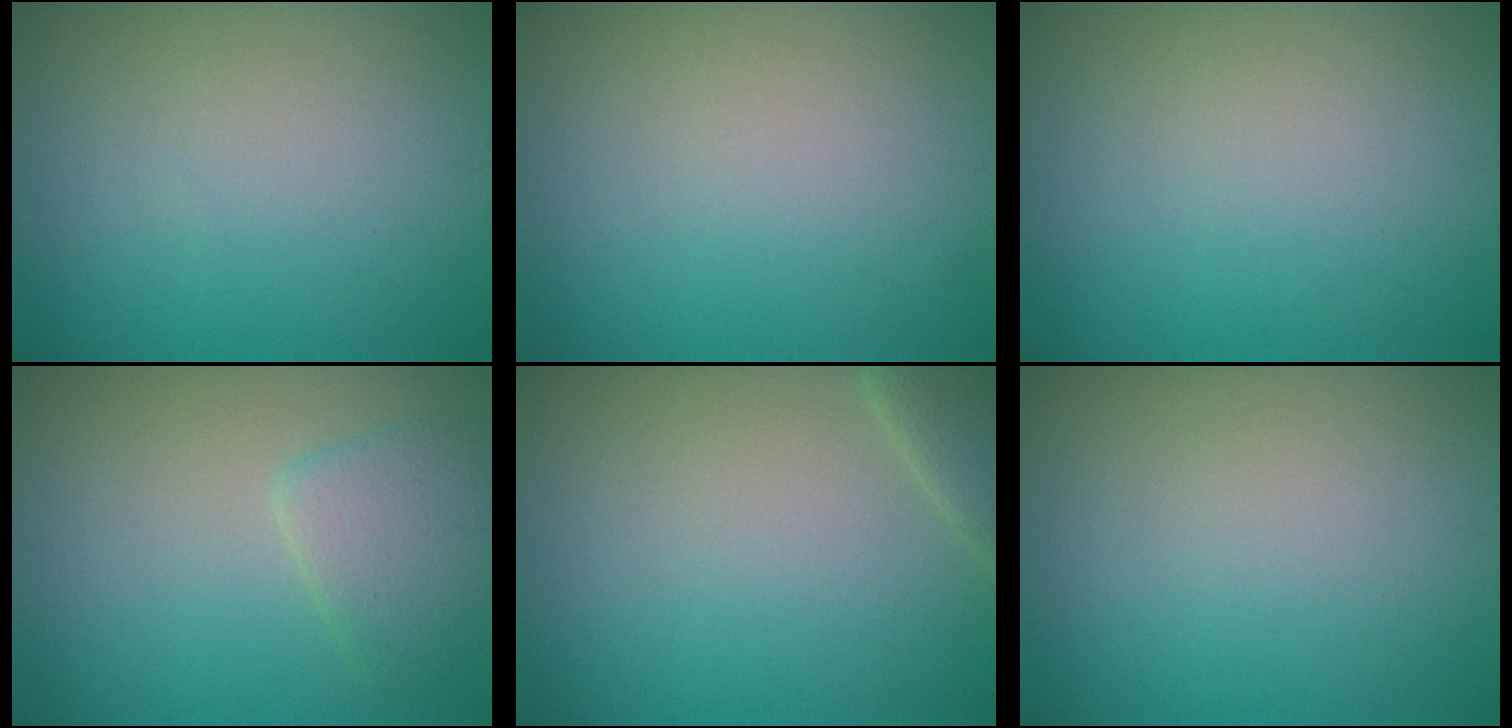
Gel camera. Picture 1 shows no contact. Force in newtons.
{"total": 0.0}
{"total": 0.0}
{"total": 2.6, "press": 2.6, "slide": 0.3}
{"total": 2.5, "press": 2.5, "slide": 0.1}
{"total": 0.0}